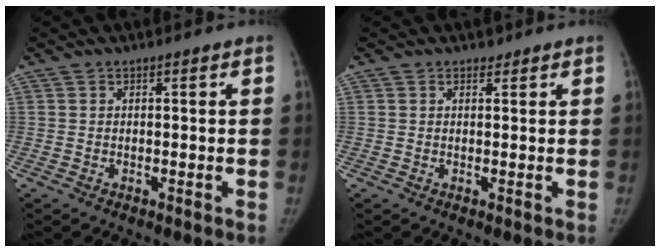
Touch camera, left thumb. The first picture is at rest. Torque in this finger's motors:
{"motor_torque": [0.10, -0.01, 0.25, -0.33, 0.02]}